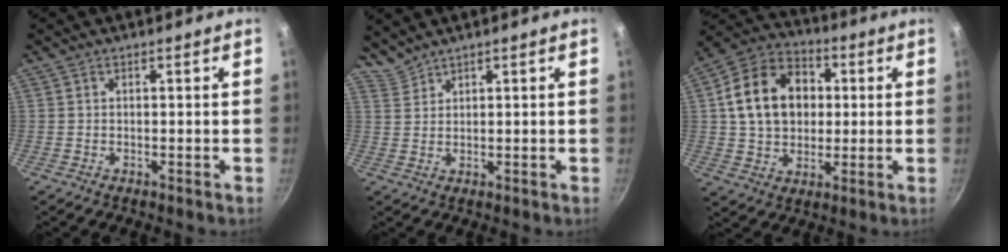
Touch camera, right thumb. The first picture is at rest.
{"total": 2.3, "force": [2.3, 0.2, -0.1], "torque": [0.001, 0.001, 0.054]}
{"total": 16.7, "force": [2.5, 12.9, 10.4], "torque": [-0.152, 0.022, 0.034]}